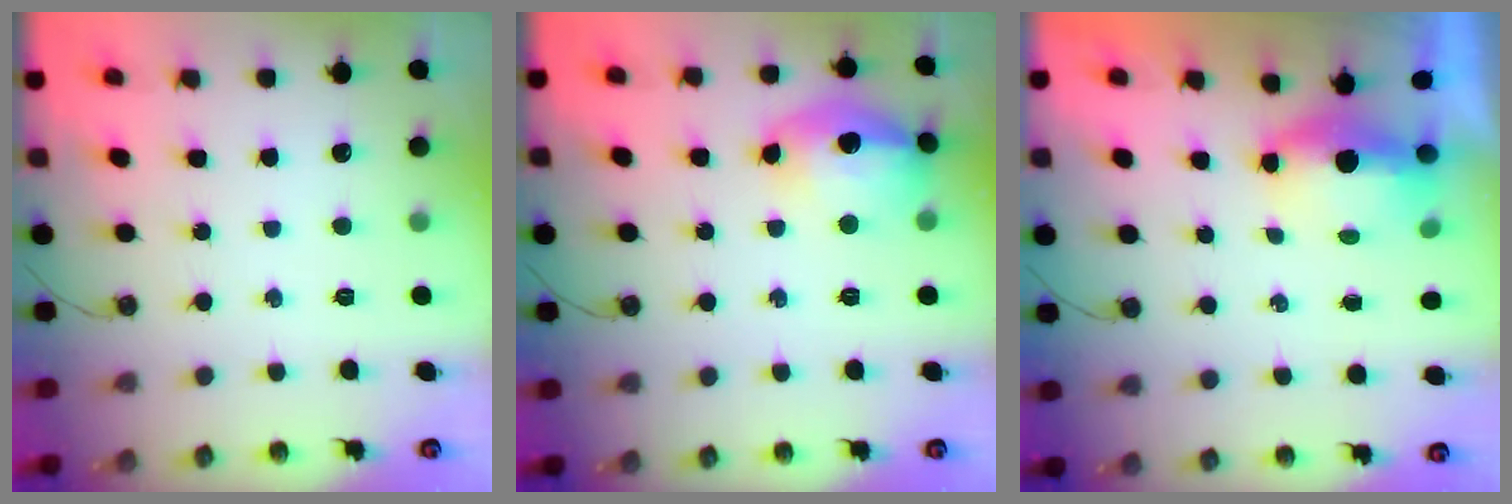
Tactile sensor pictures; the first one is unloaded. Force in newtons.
{"total": 16.6, "press": 16.6, "slide": 1.2}
{"total": 5.3, "press": 5.1, "slide": 1.3}